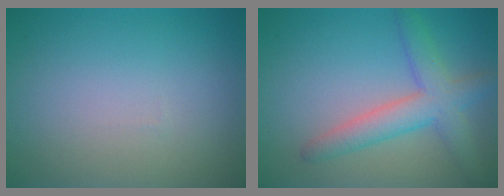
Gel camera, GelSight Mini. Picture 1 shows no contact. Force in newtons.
{"total": 4.5, "press": 4.5, "slide": 0.2}